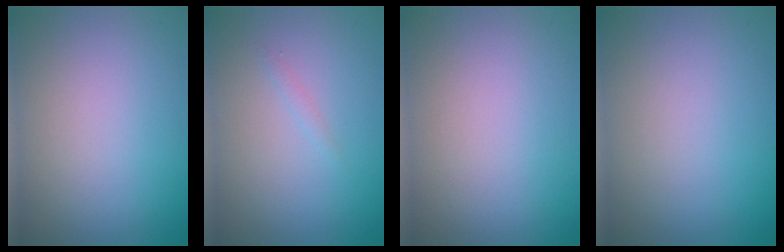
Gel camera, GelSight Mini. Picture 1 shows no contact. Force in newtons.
{"total": 0.6, "press": 0.6, "slide": 0.0}
{"total": 0.0}
{"total": 0.0}